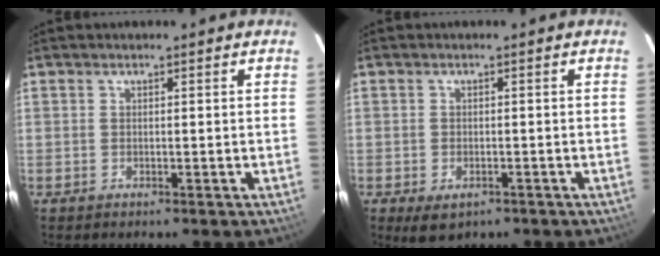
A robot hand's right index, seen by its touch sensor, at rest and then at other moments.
{"total": 3.8, "force": [-2.3, 2.3, 2.1], "torque": [-0.036, -0.006, -0.025]}